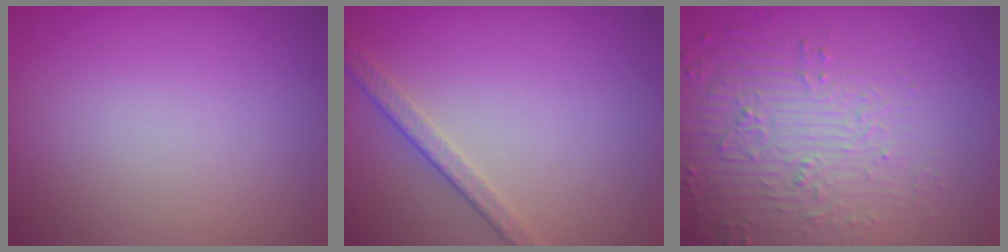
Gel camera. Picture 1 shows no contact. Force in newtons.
{"total": 2.5, "press": 2.1, "slide": 1.4}
{"total": 4.5, "press": 3.9, "slide": 2.2}